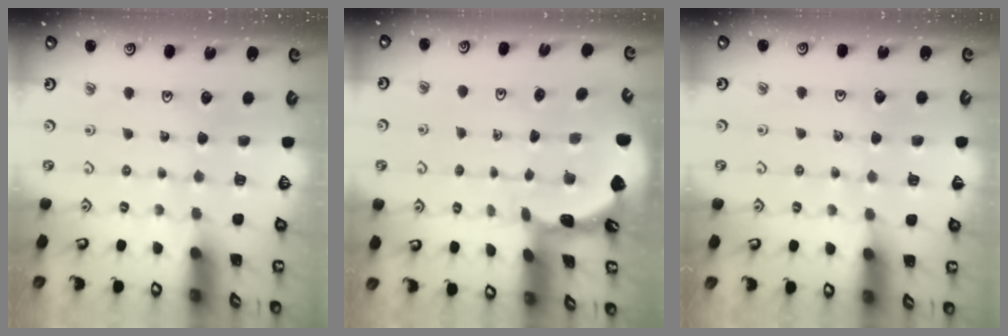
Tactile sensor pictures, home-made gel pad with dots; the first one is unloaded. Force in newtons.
{"total": 1.7, "press": 1.7, "slide": 0.1}
{"total": 2.7, "press": 2.7, "slide": 0.2}